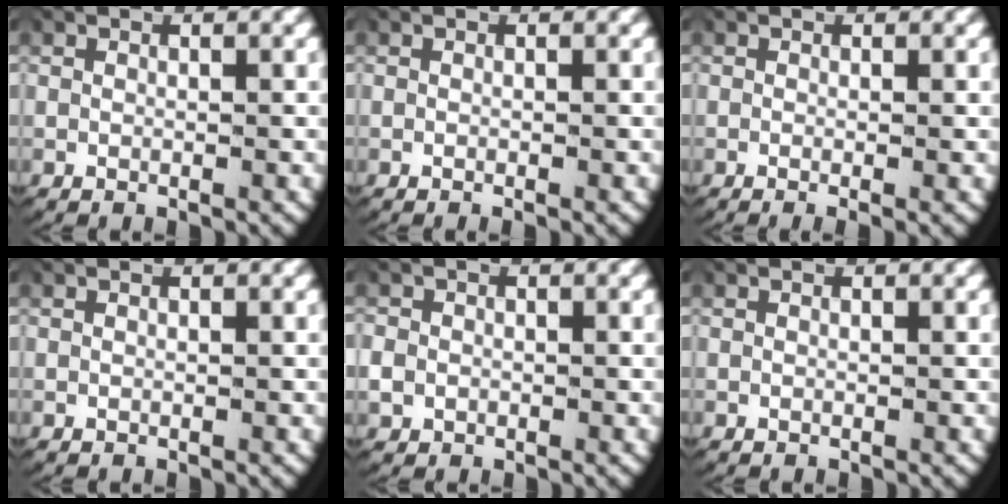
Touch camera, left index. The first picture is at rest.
{"total": 0.5, "force": [-0.3, 0.3, 0.3], "torque": [-0.004, 0.005, -0.009]}
{"total": 1.0, "force": [-0.5, 0.0, 0.9], "torque": [-0.015, -0.004, -0.008]}
{"total": 0.0}
{"total": 2.0, "force": [-0.5, 1.9, 0.6], "torque": [-0.032, -0.007, -0.006]}
{"total": 0.0}